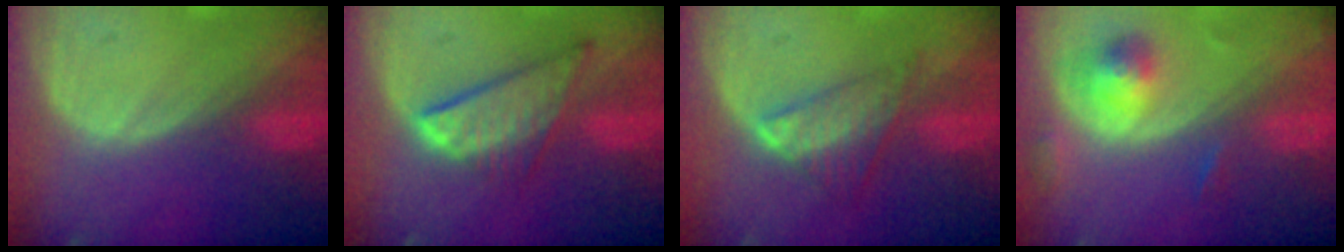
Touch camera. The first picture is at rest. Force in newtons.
{"total": 8.4, "press": 7.2, "slide": 4.3}
{"total": 5.8, "press": 5.4, "slide": 2.3}
{"total": 5.3, "press": 4.9, "slide": 2.2}